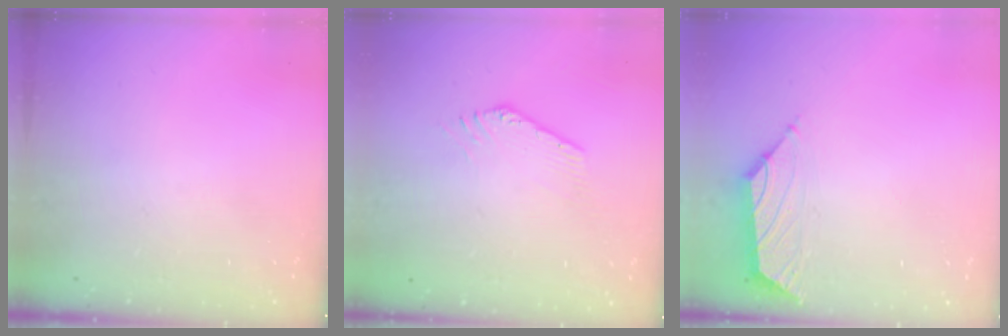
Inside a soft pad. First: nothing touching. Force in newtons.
{"total": 1.6, "press": 1.6, "slide": 0.1}
{"total": 1.6, "press": 1.4, "slide": 0.6}